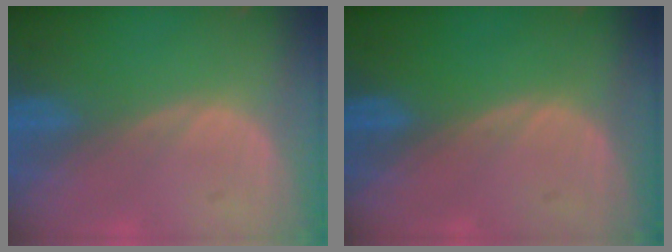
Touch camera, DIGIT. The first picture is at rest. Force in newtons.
{"total": 0.0}